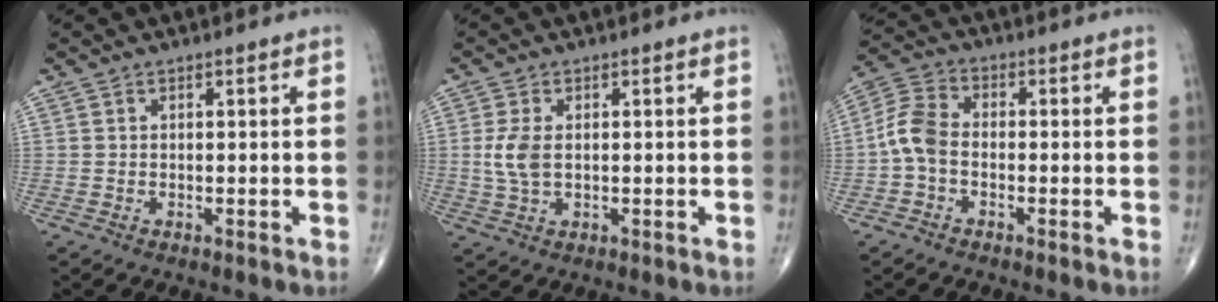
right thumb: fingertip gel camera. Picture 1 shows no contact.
{"total": 4.8, "force": [0.3, 2.6, 4.0], "torque": [-0.095, 0.000, 0.008]}
{"total": 6.6, "force": [-1.3, 4.2, 4.9], "torque": [-0.099, 0.021, -0.040]}